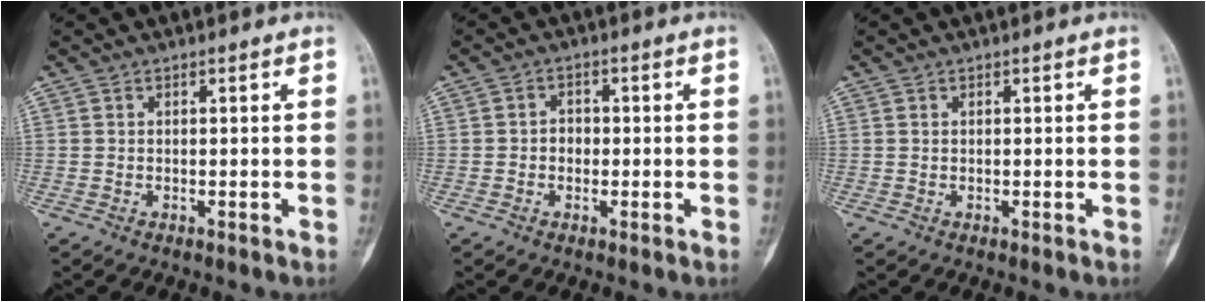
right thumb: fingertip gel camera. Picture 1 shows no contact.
{"total": 2.4, "force": [-0.4, 2.1, 1.2], "torque": [0.000, 0.008, -0.013]}
{"total": 0.0}